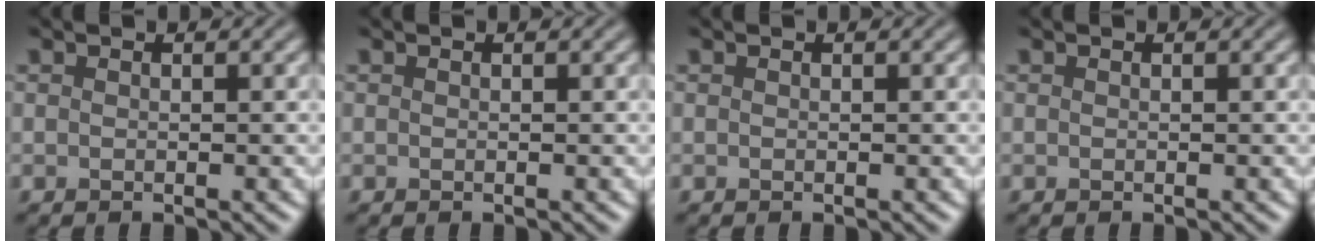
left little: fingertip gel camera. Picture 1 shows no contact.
{"total": 0.0}
{"total": 0.0}
{"total": 0.0}